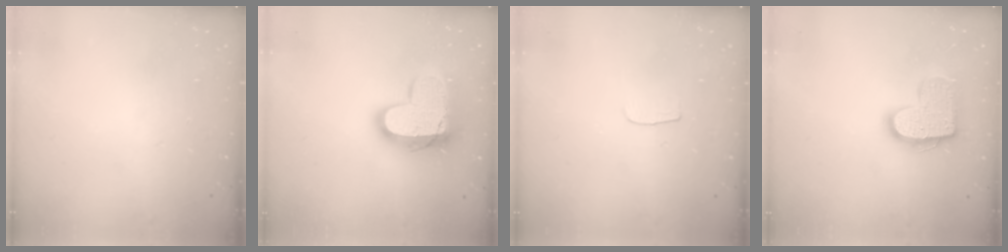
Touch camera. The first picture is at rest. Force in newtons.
{"total": 16.7, "press": 16.6, "slide": 1.3}
{"total": 3.0, "press": 3.0, "slide": 0.3}
{"total": 13.5, "press": 13.5, "slide": 0.7}